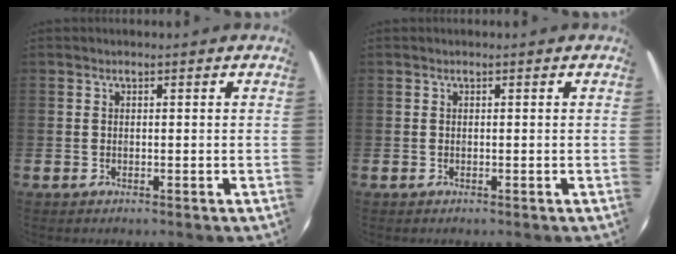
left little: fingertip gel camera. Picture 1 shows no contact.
{"total": 0.0}